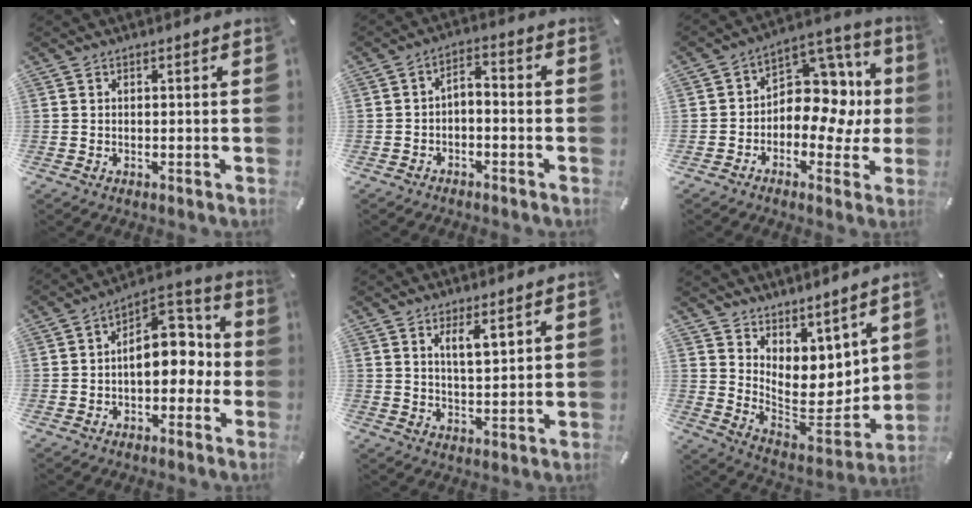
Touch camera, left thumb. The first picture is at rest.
{"total": 3.7, "force": [-3.1, 1.3, 1.5], "torque": [-0.023, 0.018, -0.061]}
{"total": 12.2, "force": [-0.3, 9.3, 7.9], "torque": [-0.096, -0.008, -0.002]}
{"total": 12.4, "force": [0.8, 8.6, 9.0], "torque": [-0.098, -0.014, 0.013]}
{"total": 5.1, "force": [3.2, 1.2, 3.8], "torque": [-0.066, -0.014, 0.050]}
{"total": 9.1, "force": [3.4, 7.2, 4.5], "torque": [-0.043, -0.067, 0.075]}